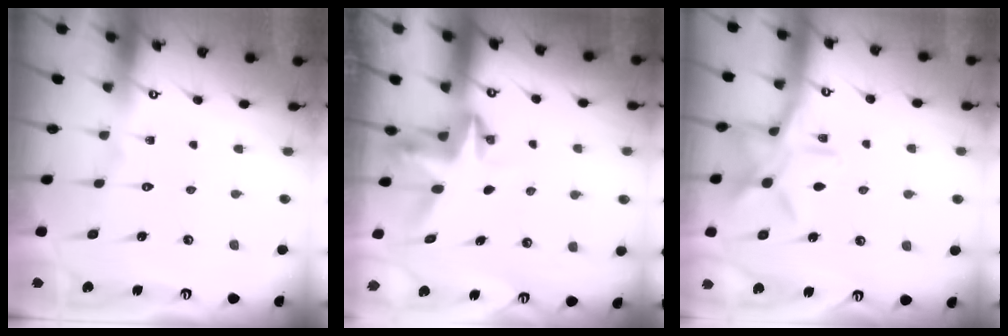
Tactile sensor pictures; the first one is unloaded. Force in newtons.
{"total": 3.8, "press": 3.8, "slide": 0.3}
{"total": 11.0, "press": 11.0, "slide": 0.7}